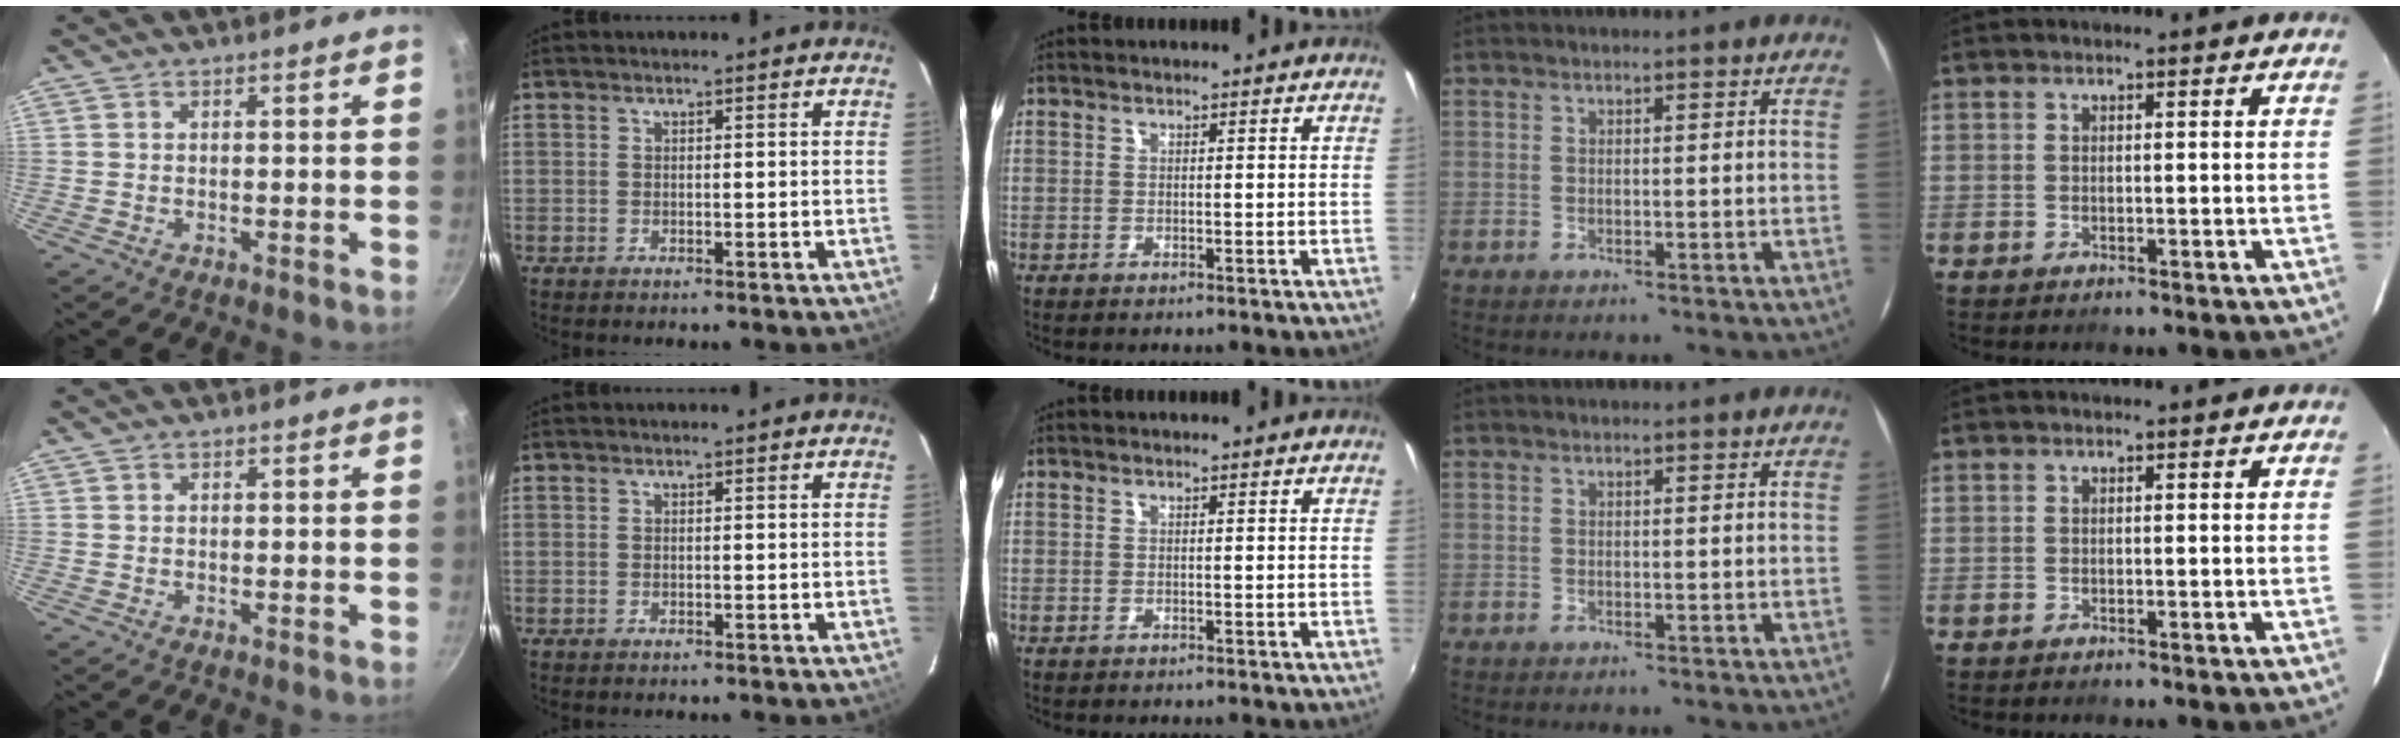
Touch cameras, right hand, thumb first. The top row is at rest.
{}